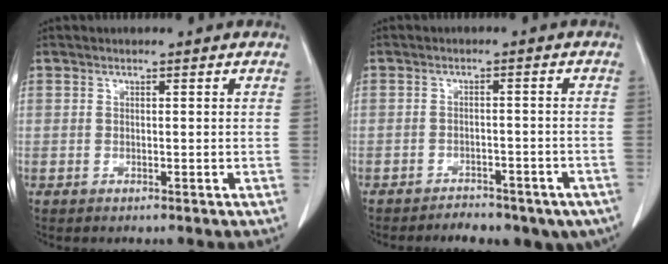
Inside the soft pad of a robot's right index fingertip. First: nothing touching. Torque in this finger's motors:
{"motor_torque": [1.04, -1.10, 0.46, 0.05]}